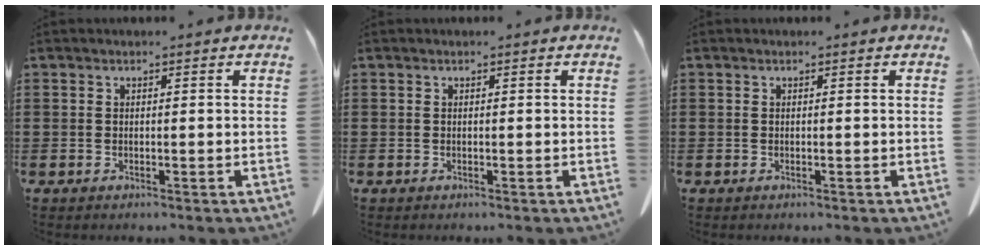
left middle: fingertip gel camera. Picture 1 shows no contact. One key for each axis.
{"total": 0.0}
{"total": 0.0}